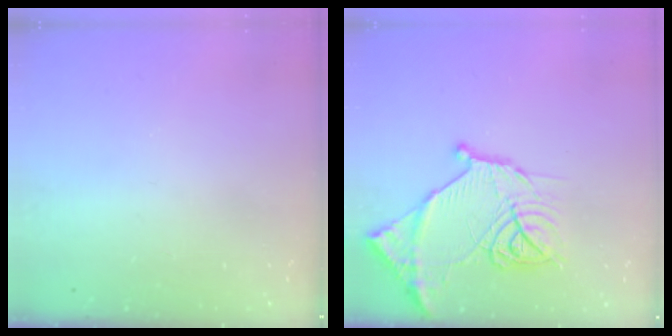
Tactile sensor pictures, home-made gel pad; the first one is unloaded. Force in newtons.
{"total": 16.8, "press": 16.7, "slide": 1.5}